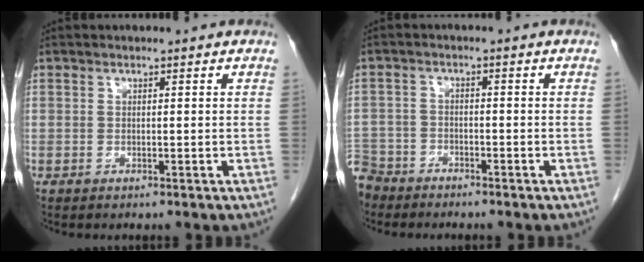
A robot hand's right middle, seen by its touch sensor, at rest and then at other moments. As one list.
[{"total": 6.7, "force": [-5.8, 3.2, 0.2], "torque": [-0.014, -0.006, -0.115]}]